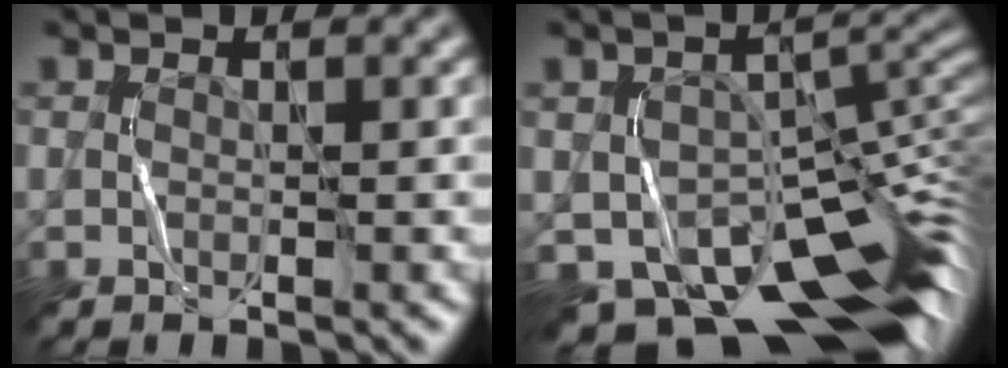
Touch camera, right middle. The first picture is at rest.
{"total": 12.8, "force": [-7.7, 6.1, 8.4], "torque": [-0.124, 0.000, -0.112]}